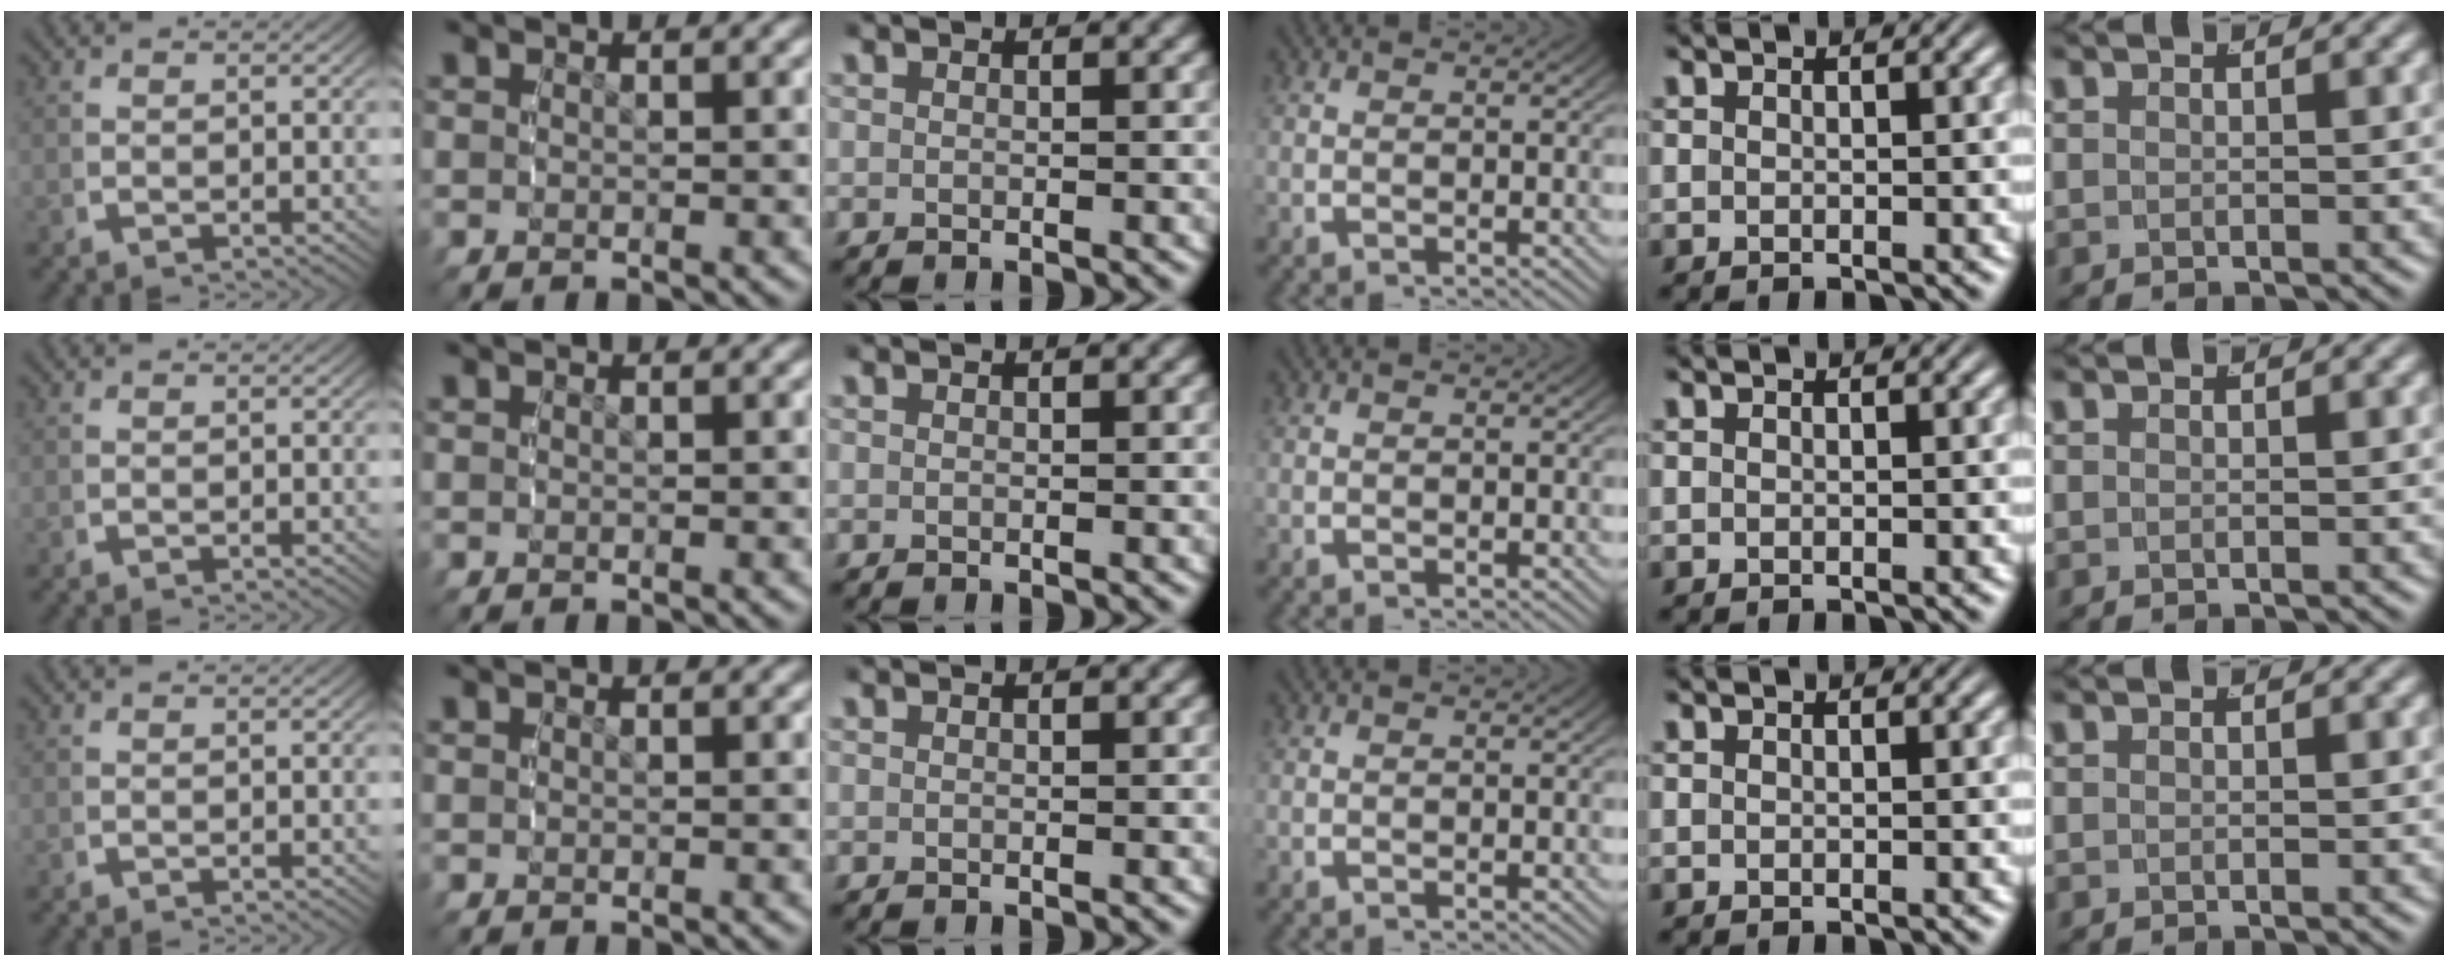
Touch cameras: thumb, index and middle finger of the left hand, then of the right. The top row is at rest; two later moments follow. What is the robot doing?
{"motion": "reach", "object": "string"}